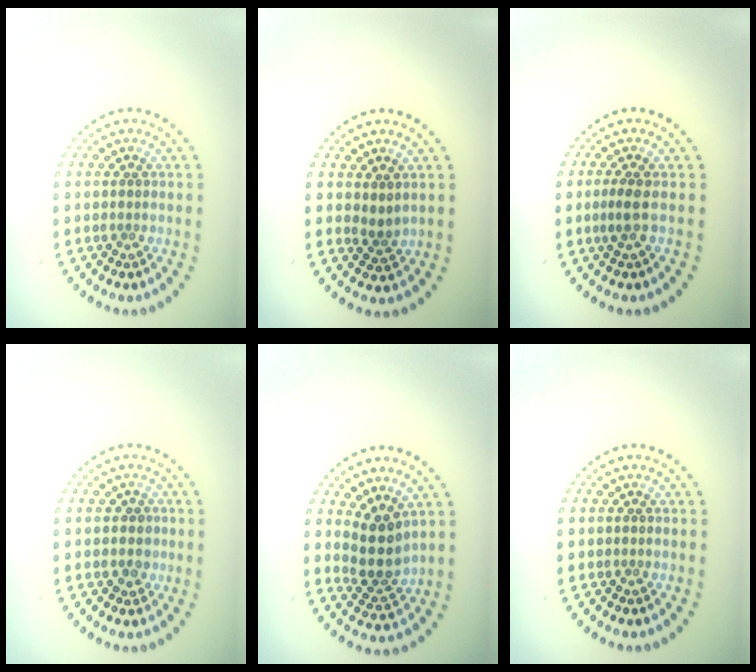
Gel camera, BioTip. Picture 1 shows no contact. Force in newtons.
{"total": 1.6, "press": 1.1, "slide": 1.1}
{"total": 1.4, "press": 1.1, "slide": 0.8}
{"total": 1.5, "press": 1.2, "slide": 0.8}
{"total": 3.4, "press": 2.8, "slide": 1.9}
{"total": 0.0}